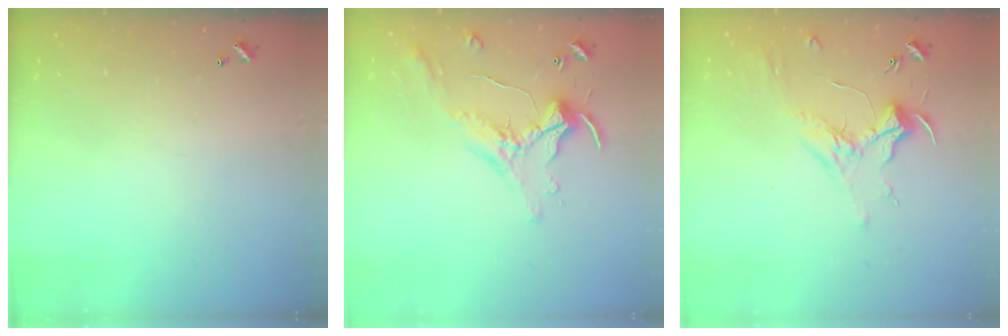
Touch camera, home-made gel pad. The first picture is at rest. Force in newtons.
{"total": 0.7, "press": 0.5, "slide": 0.4}
{"total": 1.8, "press": 1.7, "slide": 0.7}